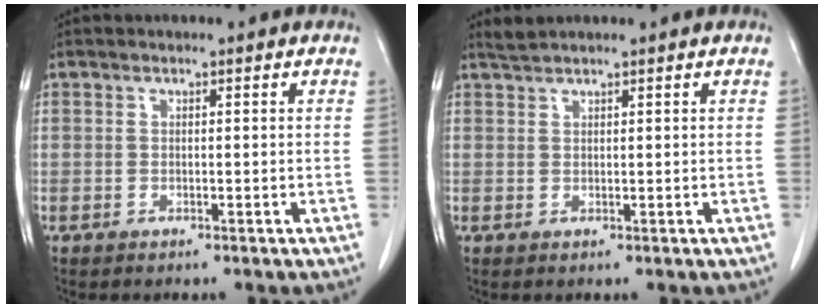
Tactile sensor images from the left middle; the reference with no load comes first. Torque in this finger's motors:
{"motor_torque": [0.08, -0.09, -0.03, 0.00]}